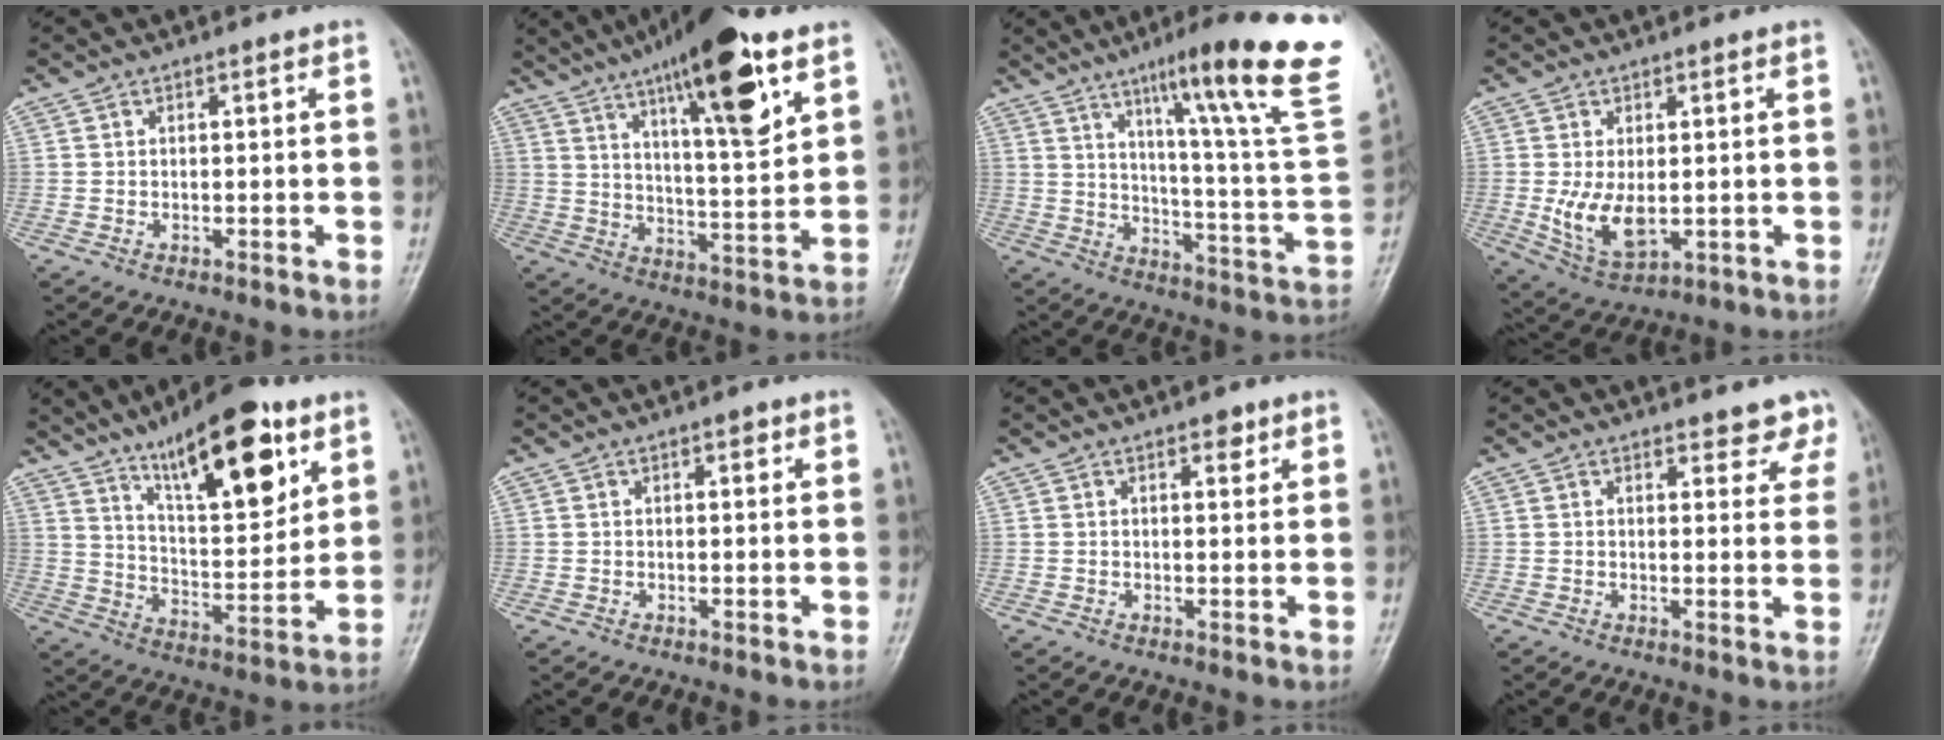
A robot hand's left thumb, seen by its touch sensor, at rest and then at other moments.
{"total": 19.8, "force": [10.8, 4.9, 15.8], "torque": [-0.227, -0.041, 0.174]}
{"total": 26.7, "force": [14.9, 2.5, 22.0], "torque": [-0.295, -0.058, 0.211]}
{"total": 7.8, "force": [-0.3, 4.3, 6.5], "torque": [-0.116, -0.016, 0.009]}
{"total": 19.2, "force": [10.9, 6.6, 14.3], "torque": [-0.186, -0.052, 0.183]}
{"total": 1.5, "force": [0.8, 0.7, 1.1], "torque": [-0.010, -0.001, 0.009]}
{"total": 2.4, "force": [1.5, 1.2, 1.4], "torque": [-0.007, -0.007, 0.021]}
{"total": 5.3, "force": [4.7, 2.2, 1.1], "torque": [0.022, -0.027, 0.042]}